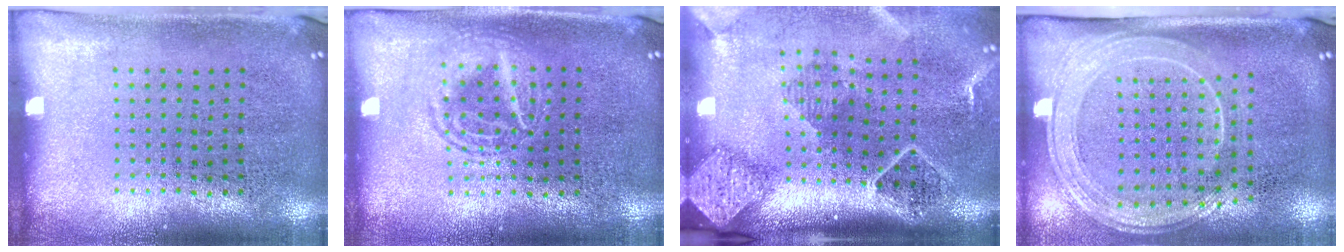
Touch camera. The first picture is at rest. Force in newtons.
{"total": 2.4, "press": 2.4, "slide": 0.2}
{"total": 2.7, "press": 2.0, "slide": 1.8}
{"total": 2.0, "press": 1.7, "slide": 1.1}